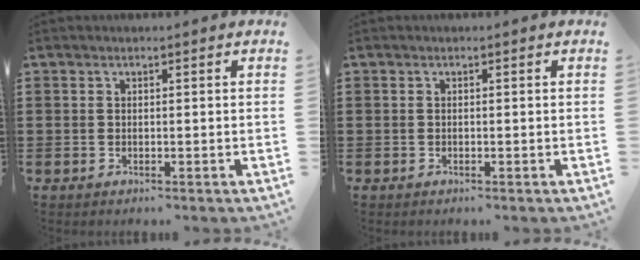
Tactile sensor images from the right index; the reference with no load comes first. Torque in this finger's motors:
{"motor_torque": [-0.79, 1.35, -0.09, -0.01]}